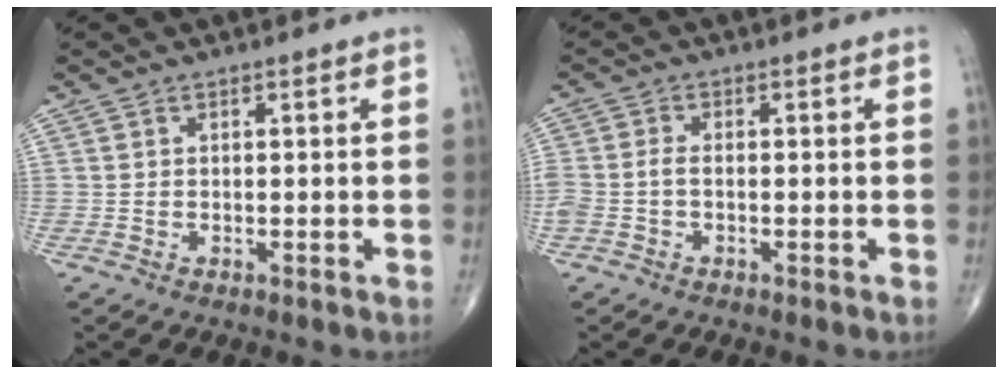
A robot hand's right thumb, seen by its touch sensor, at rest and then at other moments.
{"total": 3.2, "force": [-0.7, 1.9, 2.5], "torque": [-0.069, 0.010, -0.015]}